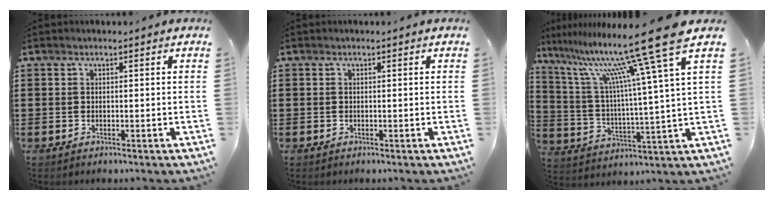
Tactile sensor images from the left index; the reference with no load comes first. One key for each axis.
{"total": 0.0}
{"total": 16.9, "fx": 11.8, "fy": -0.5, "fz": 12.1, "tx": -0.245, "ty": -0.070, "tz": 0.182}